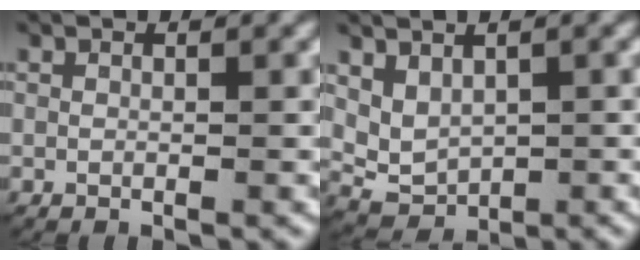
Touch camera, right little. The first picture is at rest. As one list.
[{"total": 5.8, "force": [0.5, 5.0, 2.9], "torque": [-0.076, -0.021, 0.016]}]